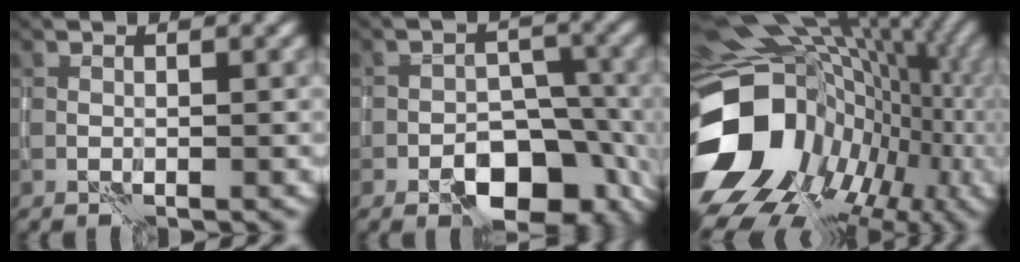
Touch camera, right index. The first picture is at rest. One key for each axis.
{"total": 9.8, "fx": -5.3, "fy": 5.5, "fz": 6.1, "tx": -0.064, "ty": 0.001, "tz": -0.083}
{"total": 17.0, "fx": -2.0, "fy": 13.7, "fz": 10.0, "tx": -0.198, "ty": -0.027, "tz": -0.005}